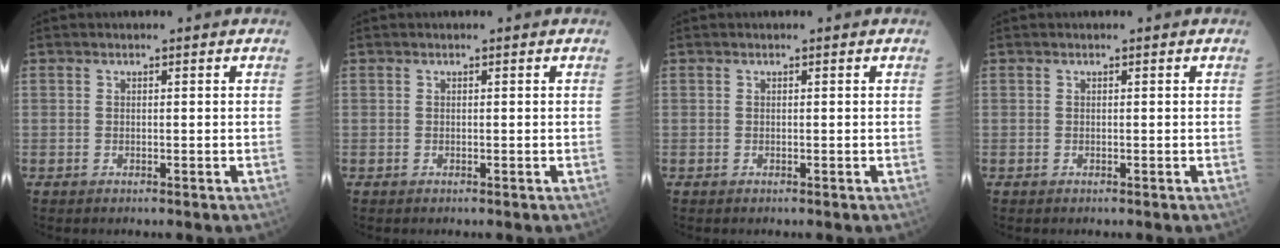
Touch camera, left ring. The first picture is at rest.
{"total": 0.0}
{"total": 0.0}
{"total": 0.0}